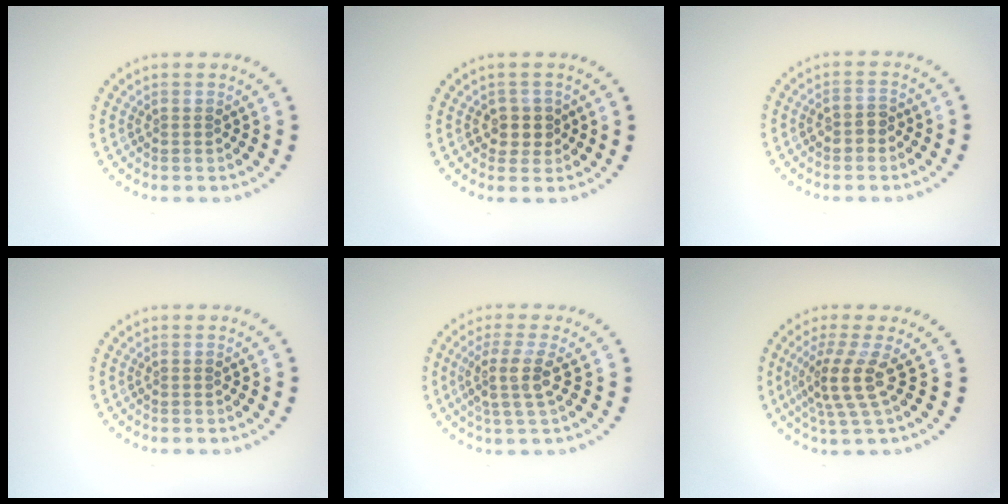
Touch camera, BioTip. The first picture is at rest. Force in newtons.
{"total": 2.1, "press": 1.9, "slide": 0.9}
{"total": 1.7, "press": 1.7, "slide": 0.4}
{"total": 0.0}
{"total": 3.4, "press": 2.5, "slide": 2.2}
{"total": 3.6, "press": 2.7, "slide": 2.4}